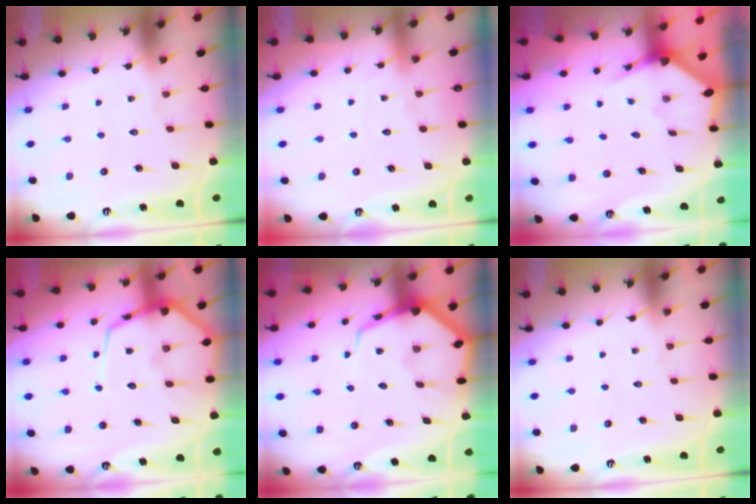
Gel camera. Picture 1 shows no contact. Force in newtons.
{"total": 2.7, "press": 2.7, "slide": 0.3}
{"total": 2.8, "press": 2.8, "slide": 0.3}
{"total": 11.6, "press": 11.5, "slide": 1.3}
{"total": 9.4, "press": 9.4, "slide": 1.0}
{"total": 0.0}